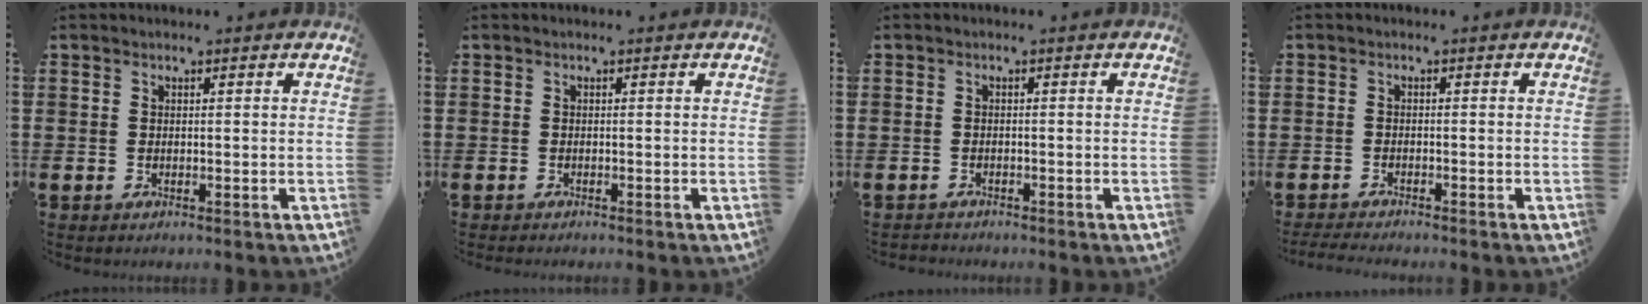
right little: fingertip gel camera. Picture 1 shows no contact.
{"total": 0.0}
{"total": 0.6, "force": [-0.6, 0.1, -0.1], "torque": [0.000, -0.002, -0.013]}
{"total": 1.1, "force": [-1.0, -0.1, 0.5], "torque": [-0.007, 0.003, -0.019]}